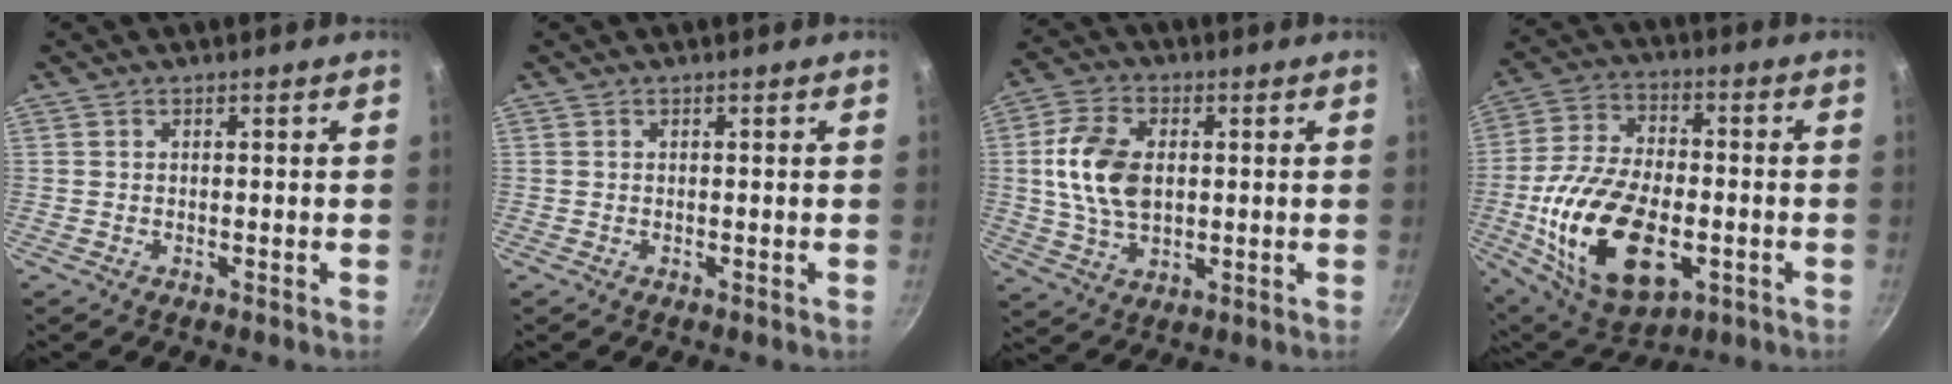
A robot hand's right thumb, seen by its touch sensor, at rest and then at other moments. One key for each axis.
{"total": 0.0}
{"total": 12.1, "fx": 1.2, "fy": 7.9, "fz": 9.1, "tx": -0.160, "ty": 0.005, "tz": 0.019}
{"total": 22.8, "fx": -5.5, "fy": 12.7, "fz": 18.2, "tx": -0.331, "ty": 0.015, "tz": -0.085}